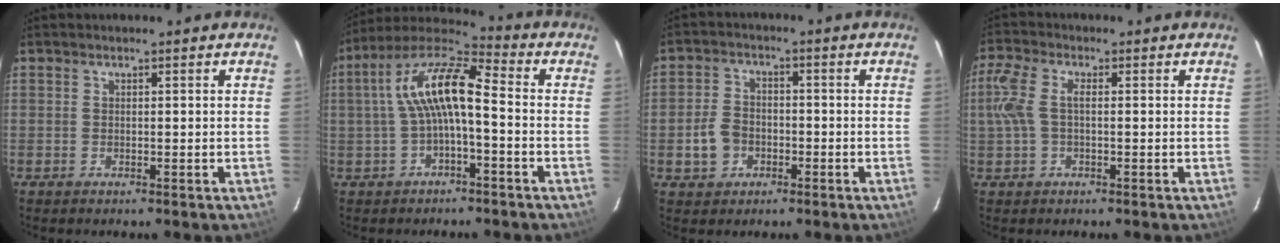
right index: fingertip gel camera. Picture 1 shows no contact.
{"total": 11.0, "force": [-0.9, 3.2, 10.5], "torque": [-0.211, 0.025, -0.019]}
{"total": 5.8, "force": [-2.0, 4.7, 2.7], "torque": [-0.066, 0.018, -0.030]}
{"total": 5.7, "force": [0.2, 2.7, 5.0], "torque": [-0.114, 0.011, 0.003]}